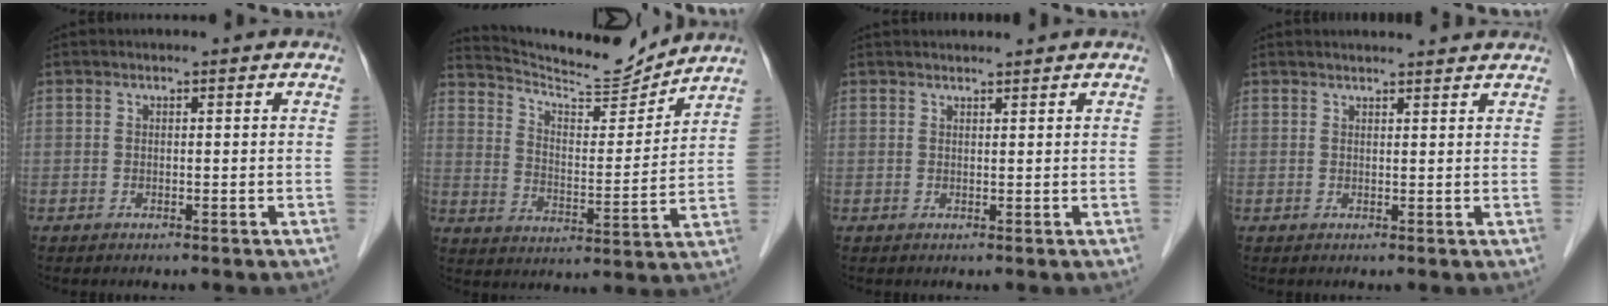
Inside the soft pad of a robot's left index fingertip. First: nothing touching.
{"total": 13.4, "force": [13.1, 0.3, 2.8], "torque": [-0.058, -0.008, 0.213]}
{"total": 2.9, "force": [2.8, 0.1, 0.7], "torque": [-0.006, 0.021, 0.043]}
{"total": 5.6, "force": [5.4, 0.5, 1.3], "torque": [-0.017, 0.018, 0.058]}